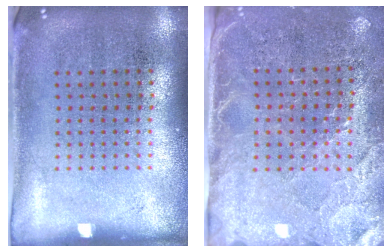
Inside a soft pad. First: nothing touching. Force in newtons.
{"total": 3.1, "press": 2.8, "slide": 1.3}